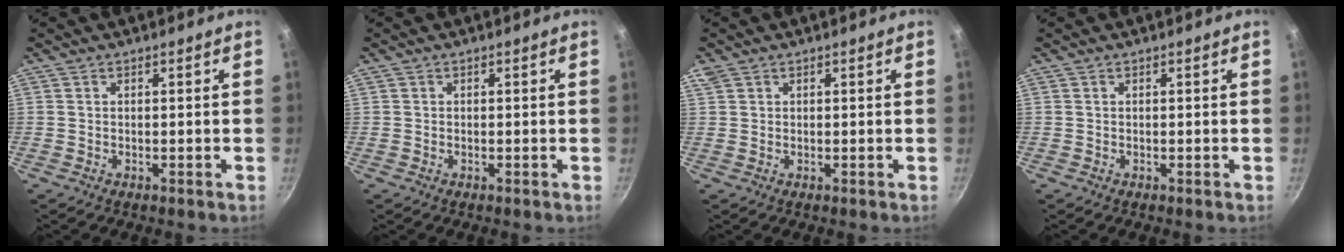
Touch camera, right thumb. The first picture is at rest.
{"total": 0.0}
{"total": 1.7, "force": [1.2, 1.1, 0.7], "torque": [-0.014, 0.004, 0.026]}
{"total": 0.0}